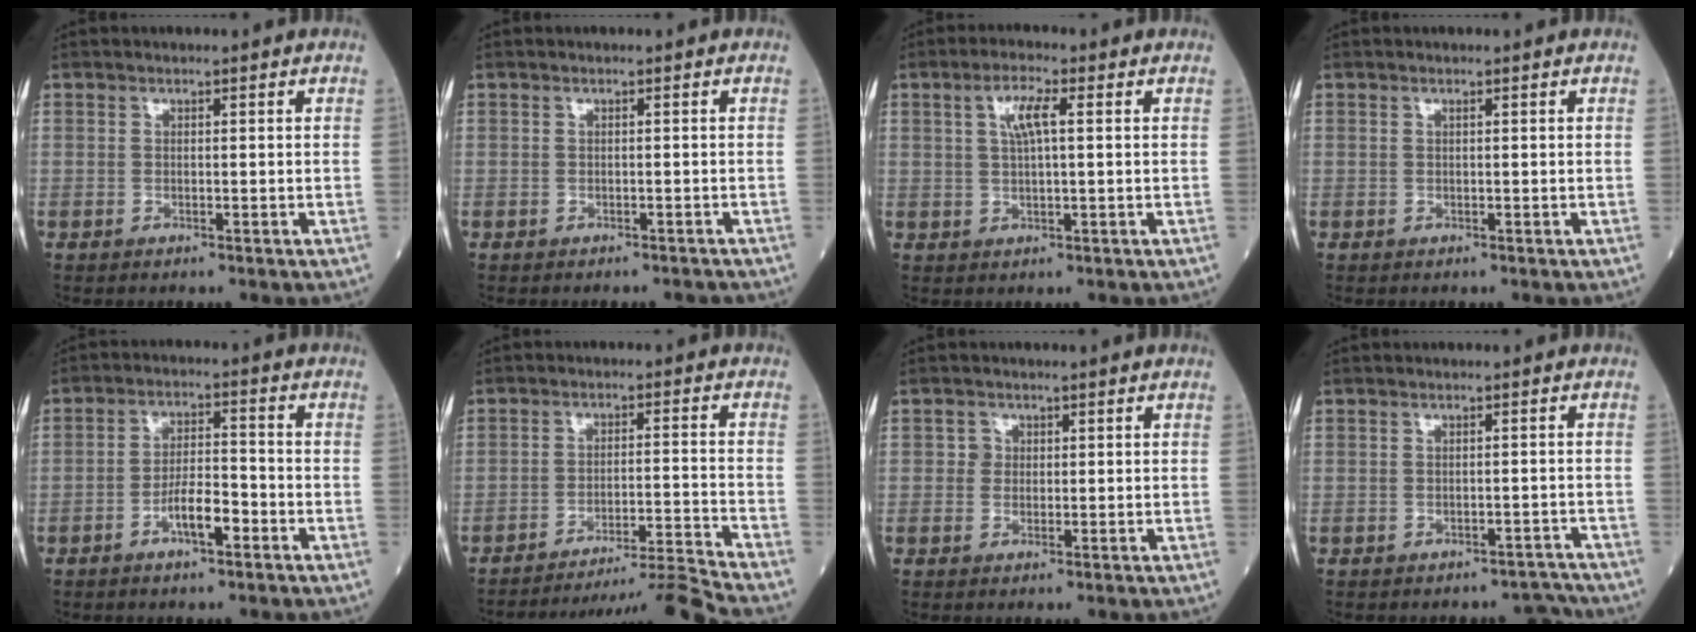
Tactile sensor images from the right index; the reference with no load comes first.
{"total": 2.2, "force": [-2.1, 0.5, 0.4], "torque": [-0.005, -0.003, -0.025]}
{"total": 4.3, "force": [1.3, 0.8, 4.0], "torque": [-0.081, 0.010, 0.025]}
{"total": 0.0}
{"total": 5.3, "force": [-2.7, 1.4, 4.4], "torque": [-0.080, 0.009, -0.048]}
{"total": 11.6, "force": [-10.6, -4.7, 0.8], "torque": [-0.005, 0.002, -0.167]}
{"total": 1.4, "force": [0.3, 1.4, 0.3], "torque": [0.000, 0.001, 0.002]}
{"total": 3.6, "force": [-3.4, 1.2, -0.2], "torque": [0.017, 0.008, -0.039]}